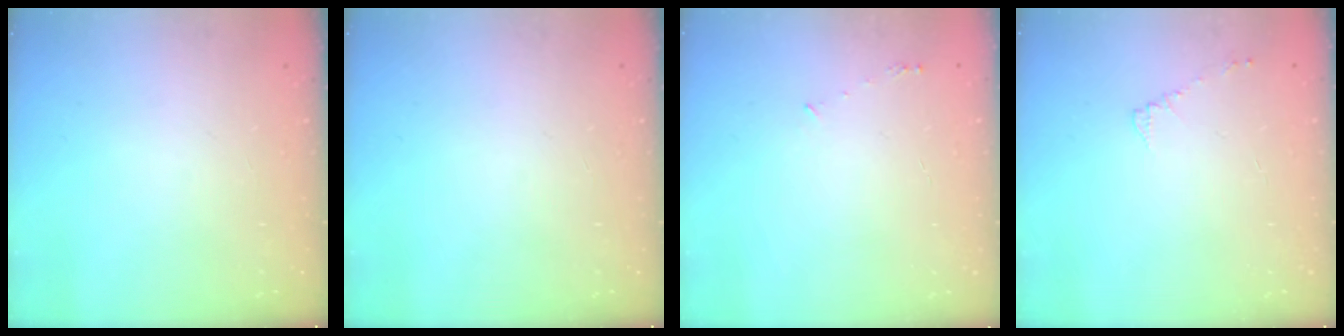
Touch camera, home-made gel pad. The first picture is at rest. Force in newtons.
{"total": 0.0}
{"total": 3.2, "press": 3.2, "slide": 0.2}
{"total": 4.3, "press": 4.3, "slide": 0.6}